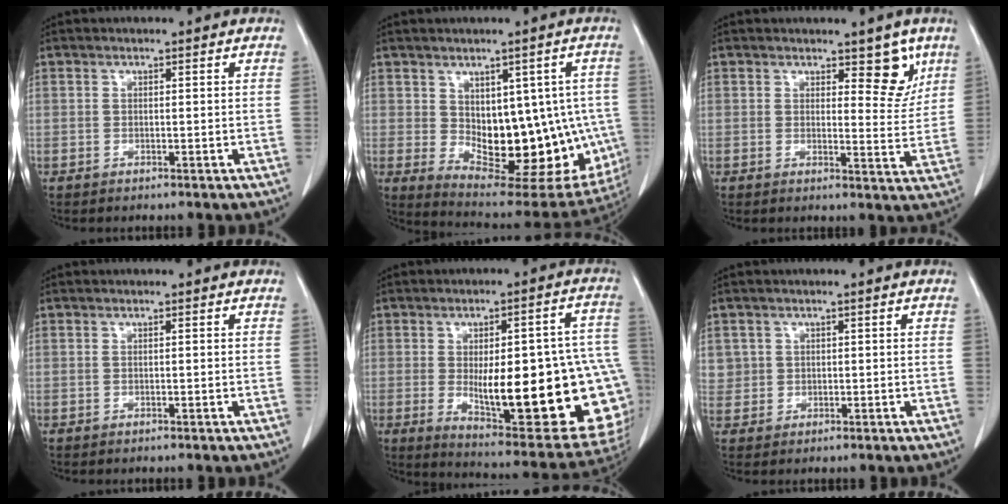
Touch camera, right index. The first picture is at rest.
{"total": 18.4, "force": [-1.8, 9.1, 15.9], "torque": [-0.174, 0.003, 0.005]}
{"total": 5.3, "force": [3.3, 2.2, 3.5], "torque": [-0.028, -0.013, 0.040]}
{"total": 0.0}
{"total": 27.1, "force": [-3.9, 7.3, 25.8], "torque": [-0.256, 0.006, -0.029]}
{"total": 2.7, "force": [0.9, 2.6, 0.0], "torque": [0.018, 0.003, 0.014]}